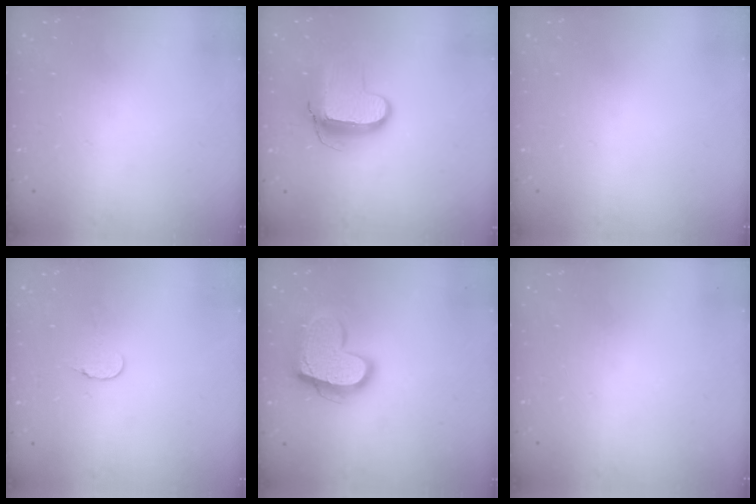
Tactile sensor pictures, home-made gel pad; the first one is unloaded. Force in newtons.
{"total": 11.1, "press": 11.0, "slide": 0.9}
{"total": 0.0}
{"total": 4.5, "press": 4.5, "slide": 0.4}
{"total": 15.9, "press": 15.9, "slide": 0.9}
{"total": 0.0}